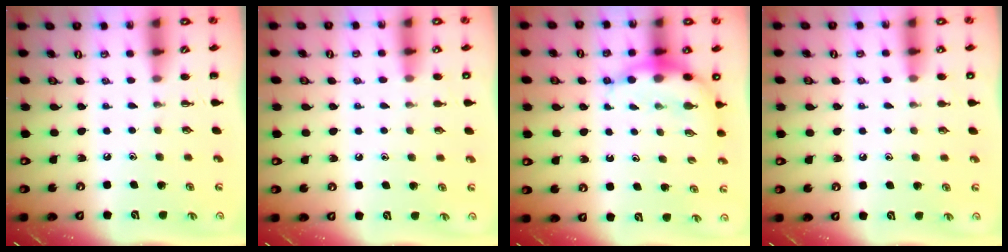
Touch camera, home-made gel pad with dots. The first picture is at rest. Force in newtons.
{"total": 6.6, "press": 6.3, "slide": 2.0}
{"total": 7.1, "press": 7.0, "slide": 1.1}
{"total": 6.6, "press": 6.3, "slide": 2.0}